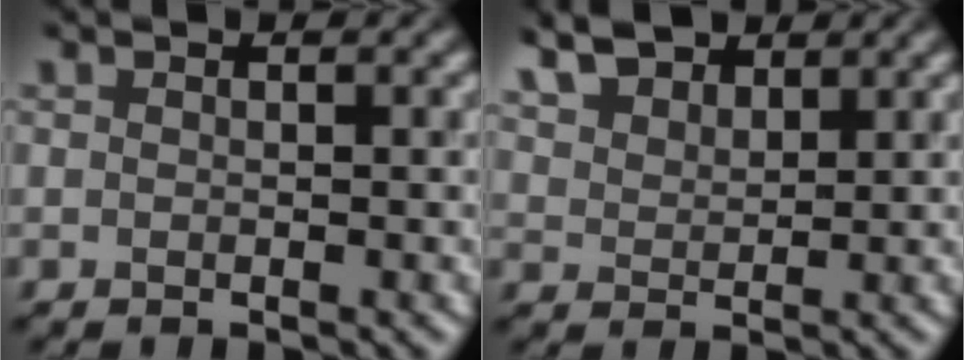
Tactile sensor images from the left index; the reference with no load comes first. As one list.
[{"total": 4.5, "force": [3.7, 1.9, 1.6], "torque": [-0.034, 0.014, 0.070]}]